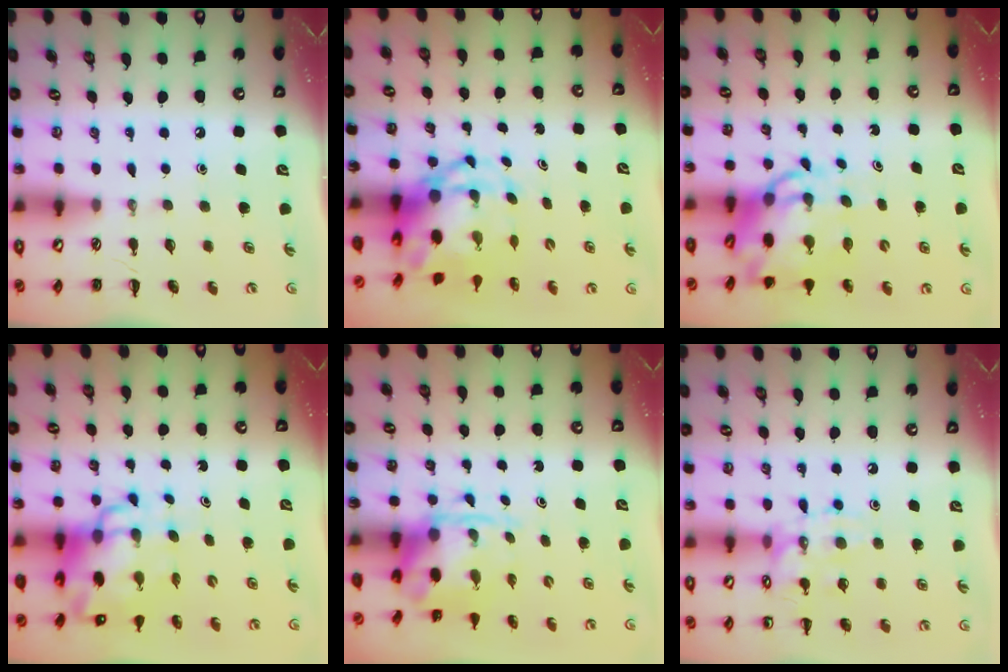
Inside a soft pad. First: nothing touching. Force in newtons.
{"total": 6.2, "press": 6.0, "slide": 1.8}
{"total": 9.0, "press": 8.6, "slide": 2.6}
{"total": 10.3, "press": 9.9, "slide": 2.9}
{"total": 3.6, "press": 3.5, "slide": 0.8}
{"total": 12.8, "press": 12.8, "slide": 0.8}